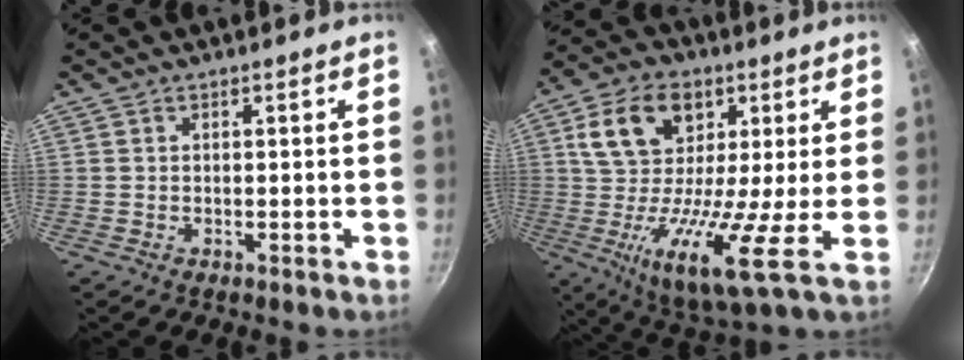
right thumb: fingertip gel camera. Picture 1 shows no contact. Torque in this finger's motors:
{"motor_torque": [-1.10, 2.27, 1.97, -0.53, 0.47]}